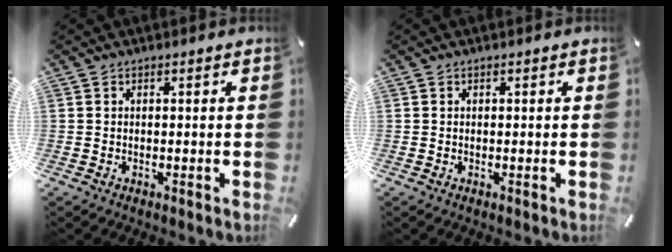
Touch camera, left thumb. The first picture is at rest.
{"total": 0.0}